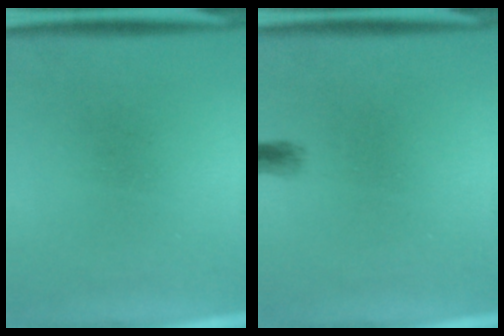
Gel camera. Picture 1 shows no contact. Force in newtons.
{"total": 1.4}